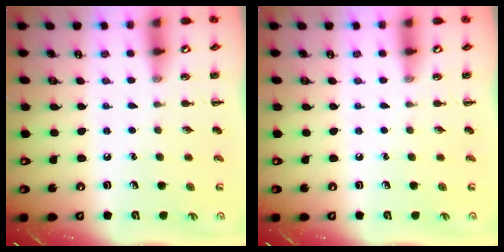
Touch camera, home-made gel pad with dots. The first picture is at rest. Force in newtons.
{"total": 0.0}